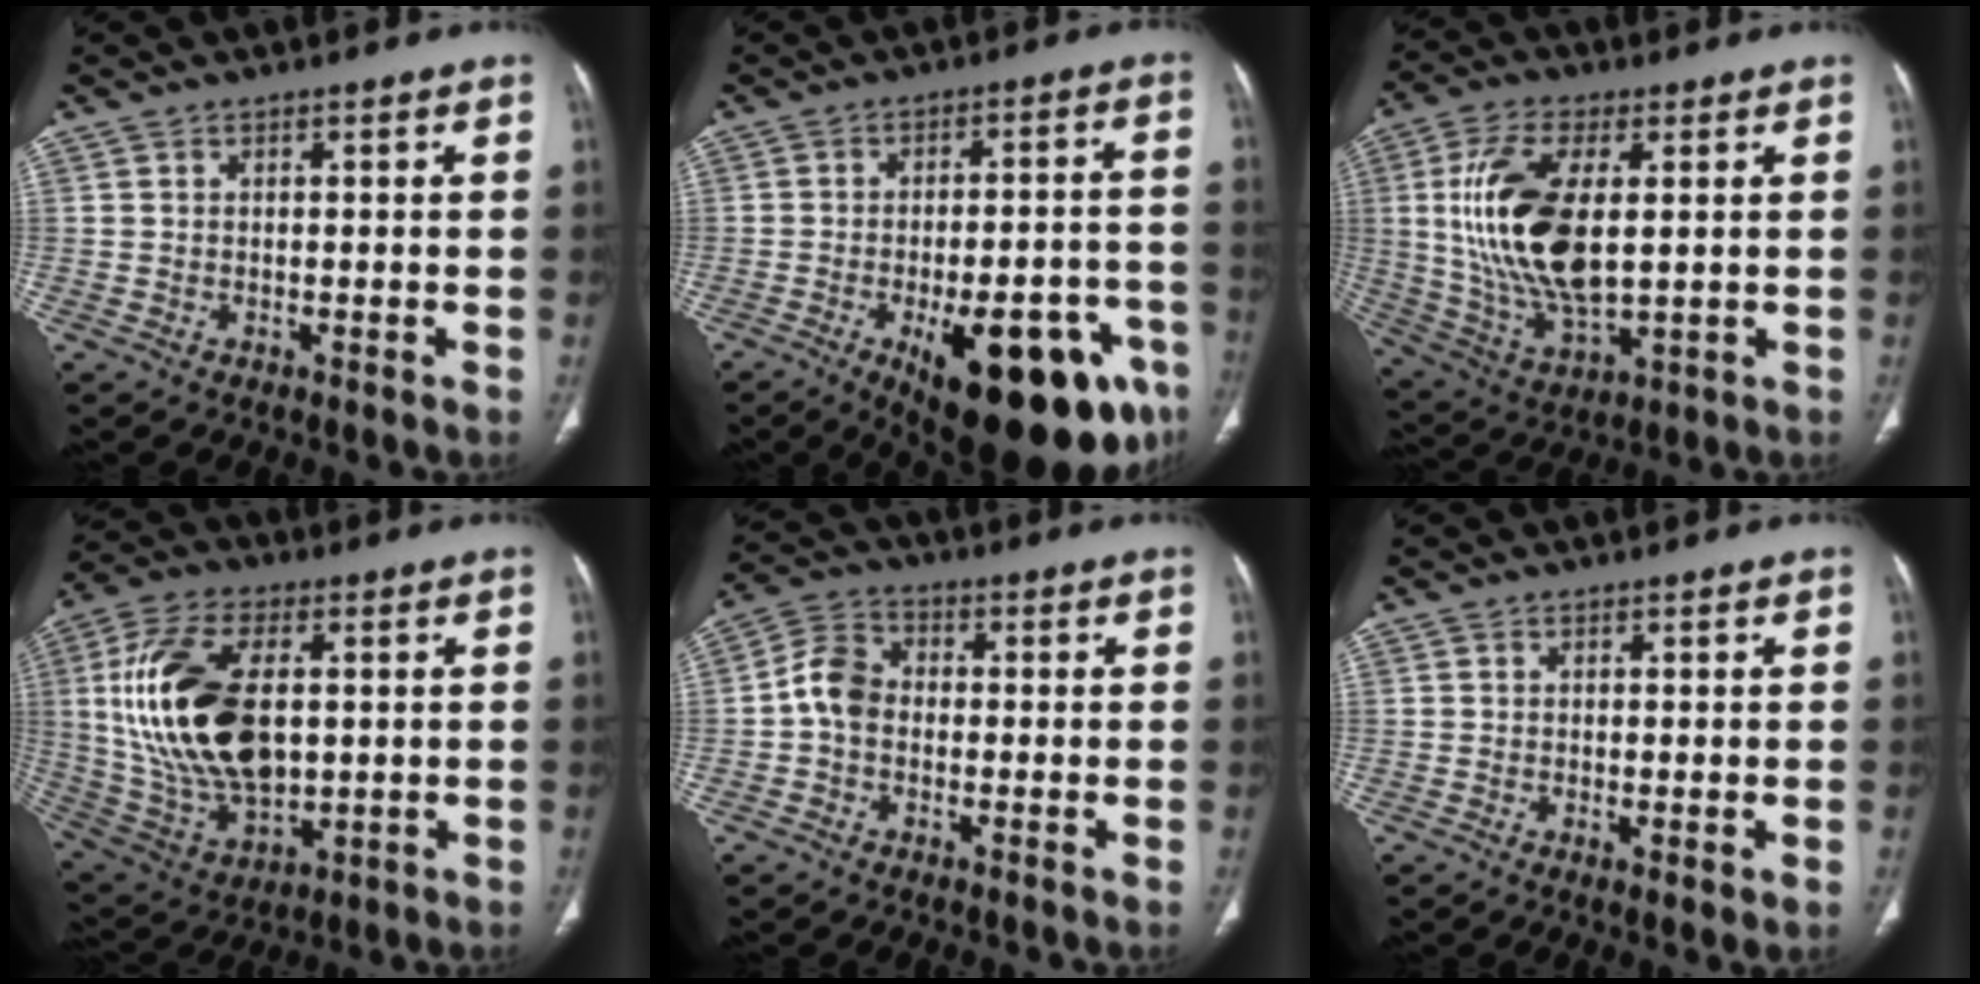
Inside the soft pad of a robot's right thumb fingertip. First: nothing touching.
{"total": 24.3, "force": [-11.1, 9.1, 19.6], "torque": [-0.197, 0.038, -0.140]}
{"total": 18.4, "force": [2.4, 8.8, 16.0], "torque": [-0.322, -0.013, 0.053]}
{"total": 22.4, "force": [2.4, 12.5, 18.4], "torque": [-0.362, -0.009, 0.055]}
{"total": 6.3, "force": [-0.9, 4.8, 4.0], "torque": [-0.066, 0.021, -0.031]}
{"total": 2.0, "force": [-0.3, 0.4, 2.0], "torque": [-0.043, -0.010, -0.006]}